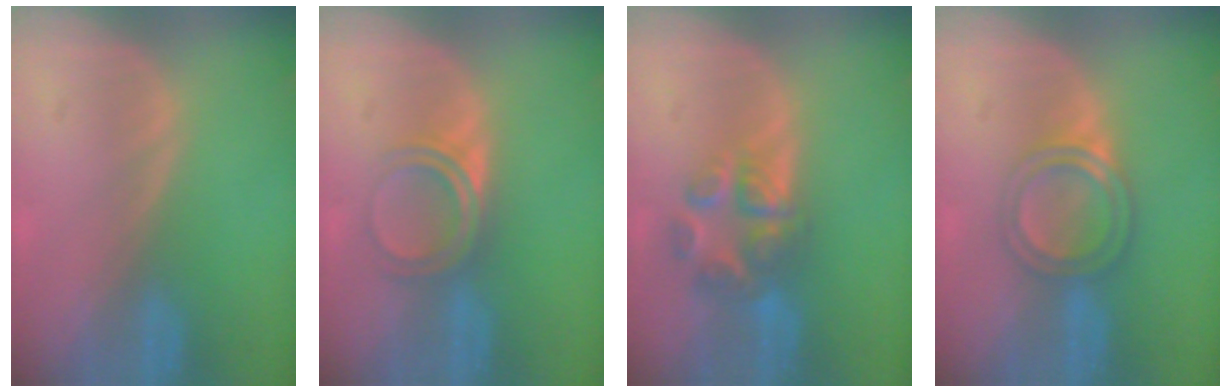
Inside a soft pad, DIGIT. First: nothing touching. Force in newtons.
{"total": 4.7, "press": 4.2, "slide": 2.2}
{"total": 7.1, "press": 5.9, "slide": 3.8}
{"total": 5.0, "press": 4.5, "slide": 2.0}